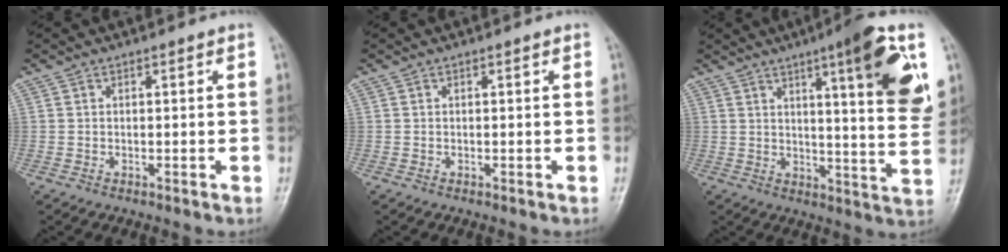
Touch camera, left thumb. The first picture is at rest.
{"total": 0.0}
{"total": 16.0, "force": [6.8, 2.5, 14.3], "torque": [-0.181, -0.034, 0.093]}